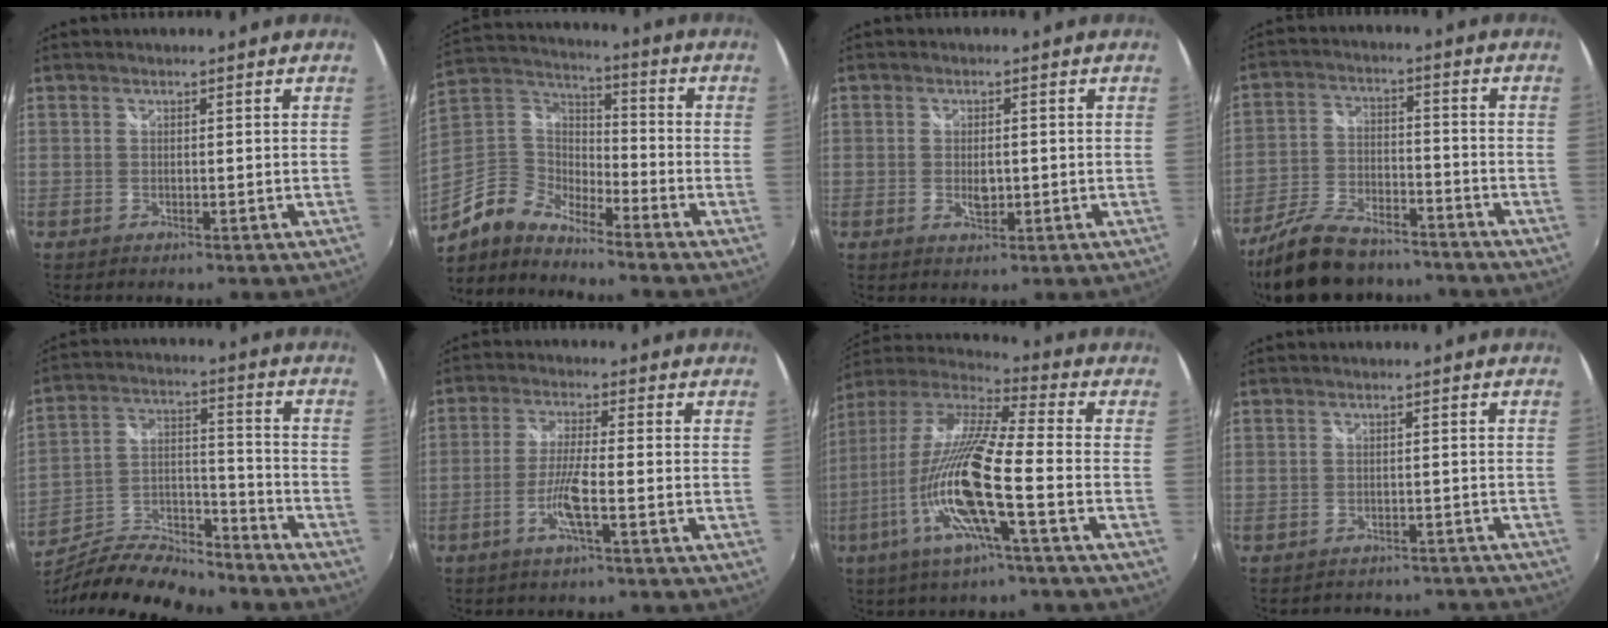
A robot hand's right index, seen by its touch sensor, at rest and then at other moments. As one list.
[{"total": 9.8, "force": [-7.5, 4.5, 4.4], "torque": [-0.099, 0.014, -0.165]}, {"total": 2.9, "force": [-0.4, 1.6, 2.4], "torque": [-0.040, -0.003, -0.006]}, {"total": 16.3, "force": [-13.4, 5.9, 7.3], "torque": [-0.161, -0.014, -0.225]}, {"total": 18.2, "force": [-14.8, 5.3, 9.1], "torque": [-0.178, 0.002, -0.248]}, {"total": 6.0, "force": [-2.5, 0.1, 5.5], "torque": [-0.117, -0.004, -0.050]}, {"total": 18.6, "force": [-6.3, 1.2, 17.5], "torque": [-0.321, -0.028, -0.127]}, {"total": 10.2, "force": [-9.3, 3.7, 2.3], "torque": [-0.043, 0.006, -0.101]}]